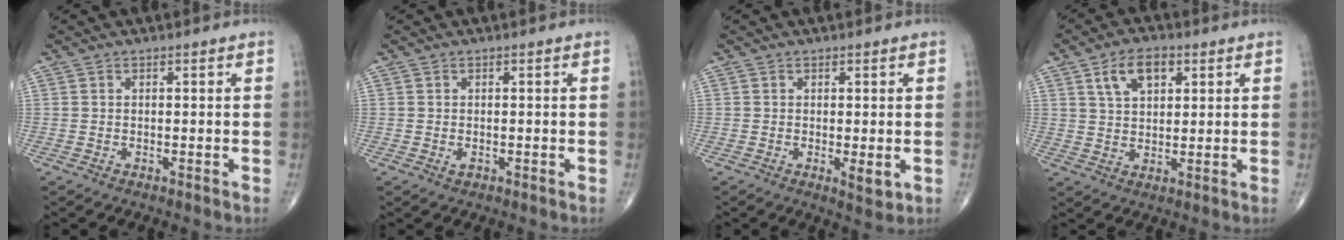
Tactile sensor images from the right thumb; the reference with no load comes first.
{"total": 0.9, "force": [-0.3, 0.6, 0.6], "torque": [-0.009, 0.000, -0.003]}
{"total": 2.6, "force": [-0.3, 1.0, 2.4], "torque": [-0.034, -0.009, -0.004]}
{"total": 7.5, "force": [3.3, 4.3, 5.1], "torque": [-0.074, -0.004, 0.059]}